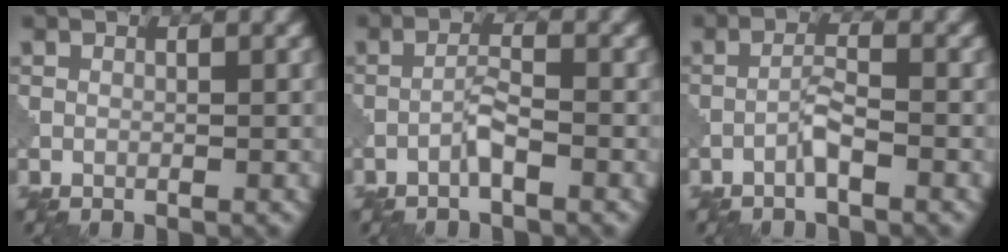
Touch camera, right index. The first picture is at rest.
{"total": 1.8, "force": [-1.1, 0.2, 1.4], "torque": [-0.028, 0.008, -0.025]}
{"total": 1.8, "force": [-1.1, 0.2, 1.4], "torque": [-0.029, 0.008, -0.026]}